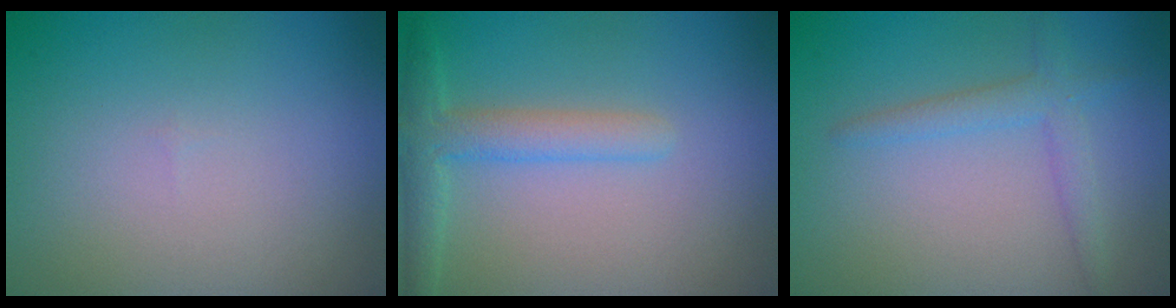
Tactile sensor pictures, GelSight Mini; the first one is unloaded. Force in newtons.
{"total": 3.0, "press": 3.0, "slide": 0.2}
{"total": 1.3, "press": 1.3, "slide": 0.1}